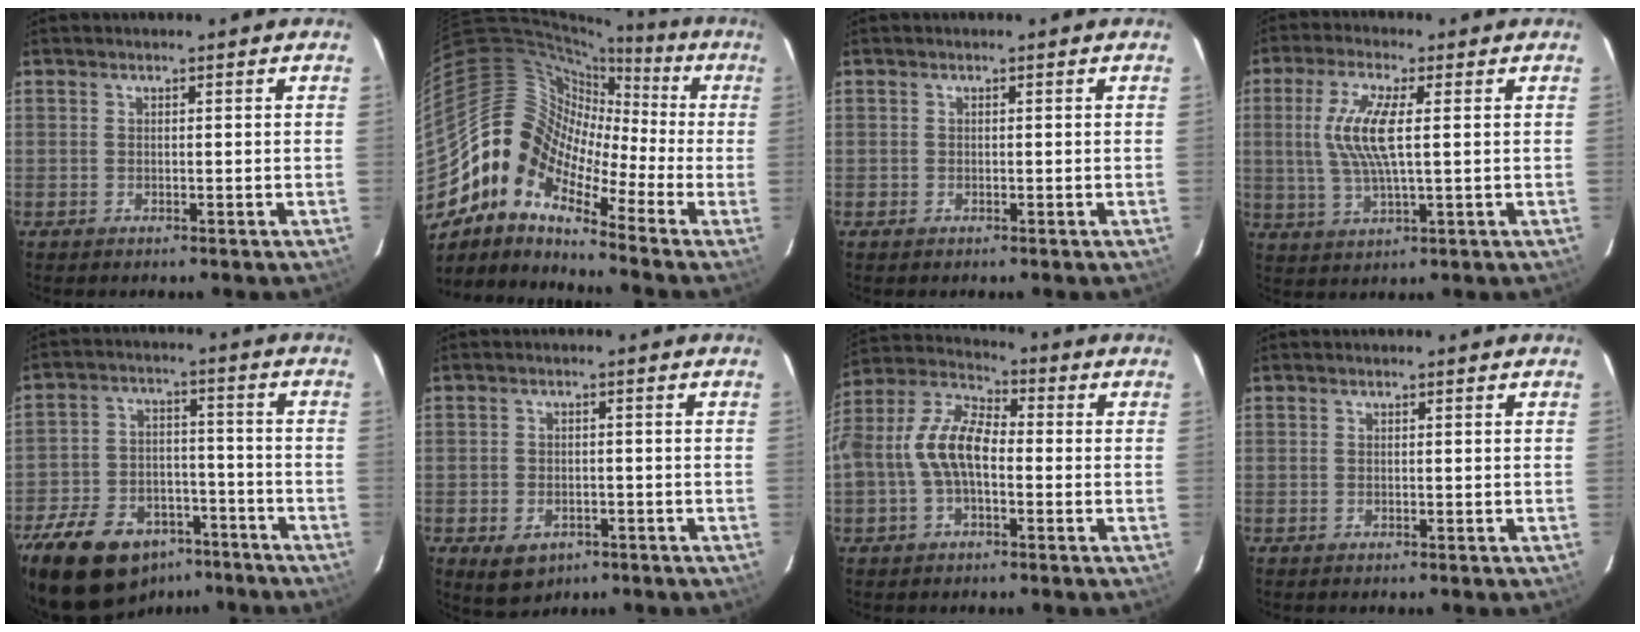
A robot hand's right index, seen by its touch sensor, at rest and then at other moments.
{"total": 12.2, "force": [-6.6, 8.0, 6.5], "torque": [-0.108, 0.017, -0.159]}
{"total": 0.8, "force": [-0.4, 0.7, -0.1], "torque": [0.004, 0.000, -0.007]}
{"total": 9.6, "force": [1.4, 2.3, 9.3], "torque": [-0.190, 0.003, 0.030]}
{"total": 22.6, "force": [-15.2, 12.6, 11.1], "torque": [-0.255, 0.004, -0.225]}
{"total": 6.3, "force": [-3.3, 4.5, 3.0], "torque": [-0.063, -0.007, -0.041]}
{"total": 10.9, "force": [-1.8, 5.8, 9.1], "torque": [-0.191, 0.021, -0.036]}
{"total": 0.0}